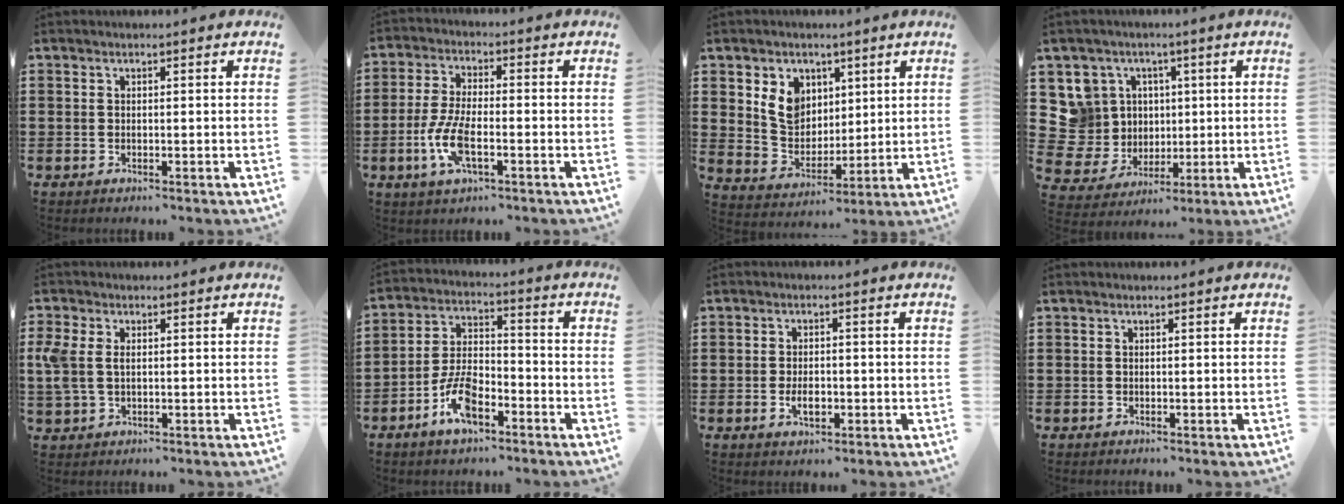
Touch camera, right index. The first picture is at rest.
{"total": 7.3, "force": [-2.4, 2.6, 6.4], "torque": [-0.153, -0.013, -0.050]}
{"total": 7.2, "force": [3.2, 6.0, 2.4], "torque": [-0.068, 0.010, 0.059]}
{"total": 9.9, "force": [2.5, 9.3, 2.2], "torque": [-0.114, -0.008, 0.055]}
{"total": 3.8, "force": [0.4, 2.5, 2.9], "torque": [-0.084, 0.000, 0.000]}
{"total": 8.0, "force": [-4.4, 3.7, 5.7], "torque": [-0.124, 0.009, -0.084]}
{"total": 3.2, "force": [-0.9, 1.5, 2.6], "torque": [-0.040, -0.001, -0.017]}
{"total": 0.0}